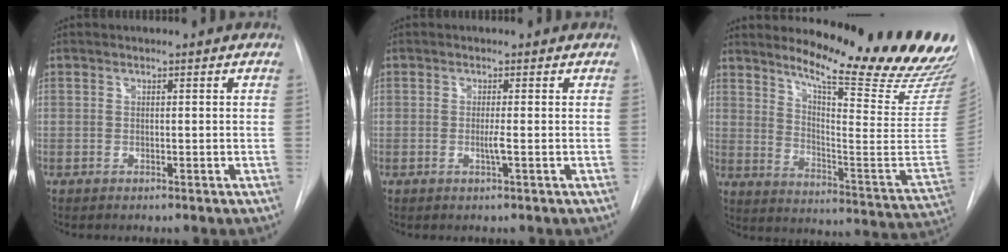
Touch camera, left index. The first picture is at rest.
{"total": 1.3, "force": [-0.3, -0.3, 1.2], "torque": [-0.027, -0.002, -0.007]}
{"total": 23.6, "force": [20.7, 0.9, 11.3], "torque": [-0.167, -0.124, 0.267]}